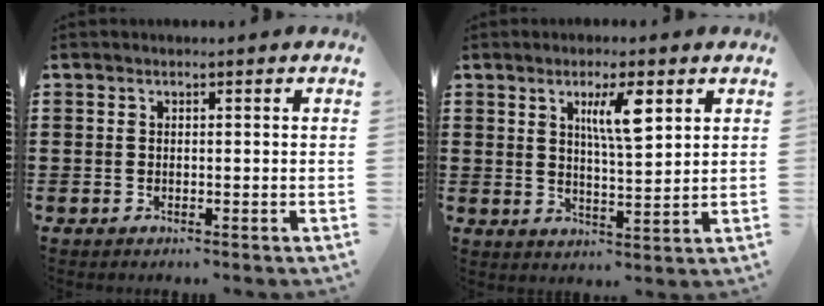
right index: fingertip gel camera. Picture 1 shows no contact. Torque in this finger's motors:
{"motor_torque": [0.32, -0.09, 0.32, 0.07]}